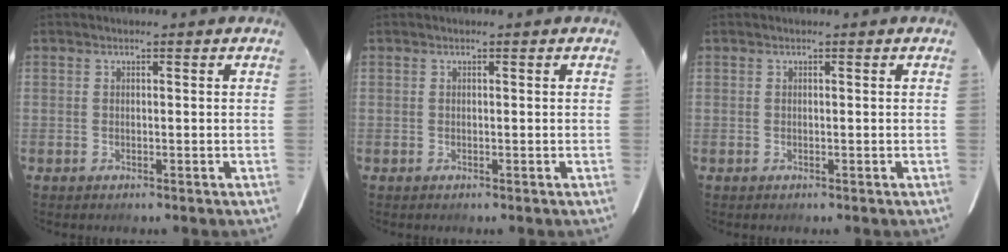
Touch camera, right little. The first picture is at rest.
{"total": 0.0}
{"total": 0.0}